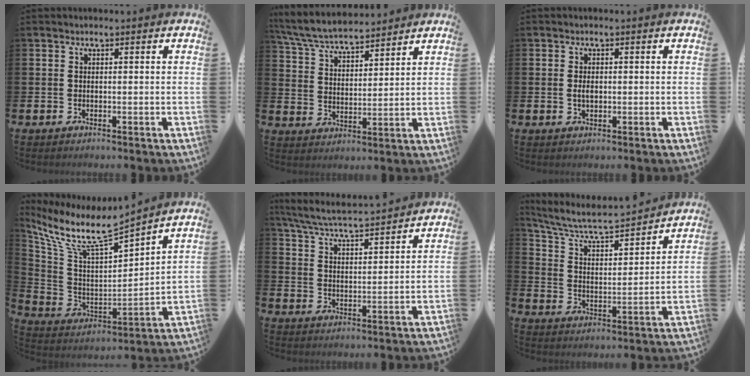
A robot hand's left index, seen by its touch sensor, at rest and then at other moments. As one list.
[{"total": 6.4, "force": [6.2, 1.0, 1.4], "torque": [-0.056, -0.031, 0.110]}, {"total": 1.6, "force": [0.0, 0.9, 1.2], "torque": [-0.016, 0.002, -0.004]}, {"total": 8.9, "force": [7.5, 1.1, 4.7], "torque": [-0.131, -0.060, 0.121]}, {"total": 5.7, "force": [5.5, 0.2, 1.7], "torque": [-0.059, -0.038, 0.094]}, {"total": 7.1, "force": [6.4, 1.5, 2.7], "torque": [-0.089, -0.045, 0.106]}]